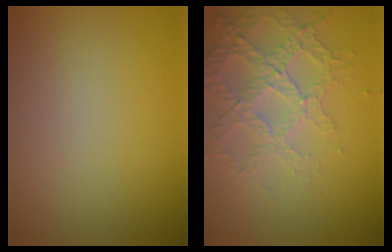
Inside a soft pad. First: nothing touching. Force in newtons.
{"total": 3.6, "press": 3.4, "slide": 1.4}